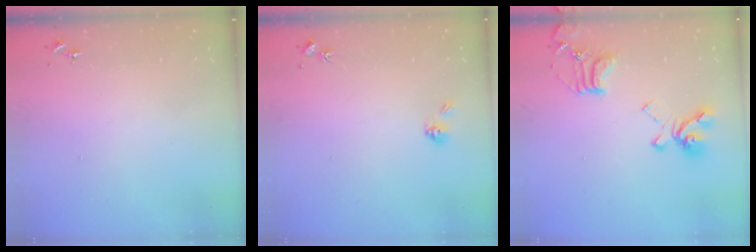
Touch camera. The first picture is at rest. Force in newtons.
{"total": 5.0, "press": 4.6, "slide": 1.7}
{"total": 18.0, "press": 17.9, "slide": 1.9}